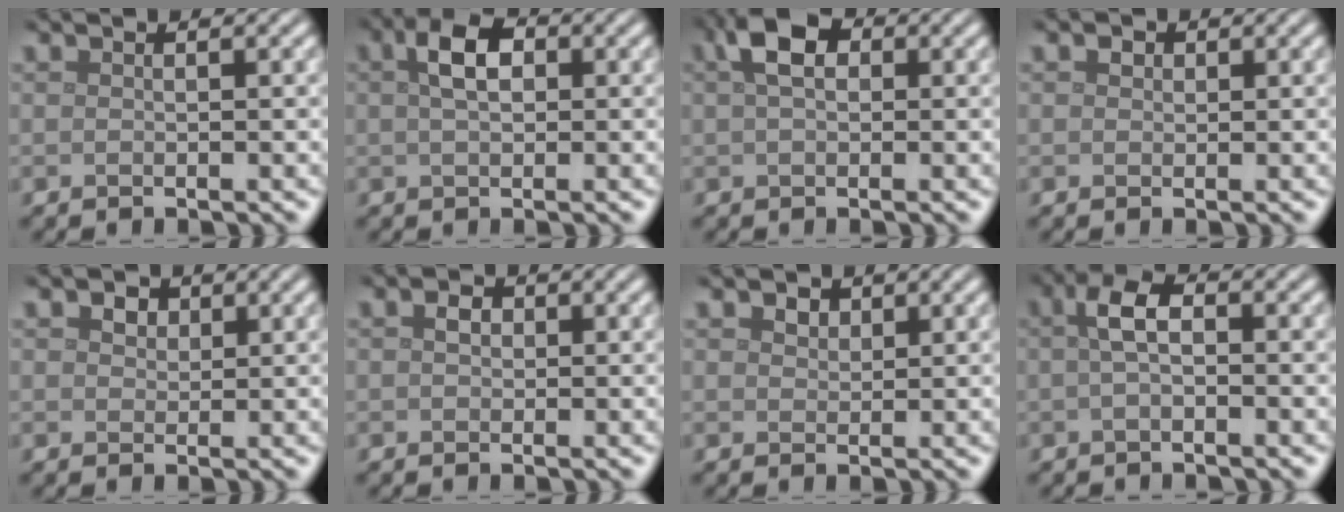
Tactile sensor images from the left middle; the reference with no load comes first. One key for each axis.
{"total": 3.5, "fx": 0.9, "fy": 2.1, "fz": 2.7, "tx": -0.049, "ty": 0.011, "tz": 0.009}
{"total": 4.1, "fx": 1.4, "fy": 2.6, "fz": 2.9, "tx": -0.054, "ty": 0.009, "tz": 0.015}
{"total": 0.8, "fx": 0.3, "fy": 0.7, "fz": 0.3, "tx": -0.005, "ty": -0.001, "tz": 0.002}
{"total": 1.9, "fx": 1.1, "fy": 1.4, "fz": 0.9, "tx": -0.013, "ty": 0.000, "tz": 0.012}
{"total": 1.2, "fx": 0.2, "fy": 1.0, "fz": 0.6, "tx": -0.011, "ty": 0.002, "tz": -0.002}
{"total": 1.2, "fx": 0.8, "fy": 0.9, "fz": 0.4, "tx": -0.009, "ty": 0.001, "tz": 0.013}
{"total": 2.7, "fx": 0.0, "fy": 1.2, "fz": 2.4, "tx": -0.046, "ty": 0.006, "tz": -0.007}